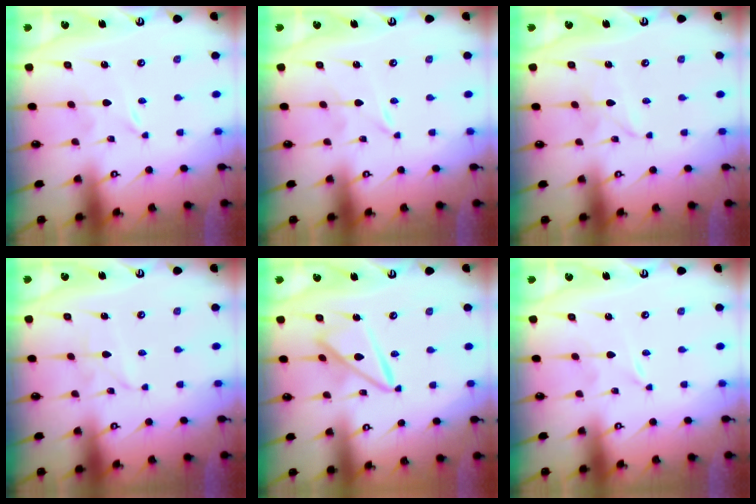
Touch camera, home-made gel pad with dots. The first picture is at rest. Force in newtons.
{"total": 0.0}
{"total": 2.9, "press": 2.9, "slide": 0.3}
{"total": 1.7, "press": 1.7, "slide": 0.2}
{"total": 12.2, "press": 12.1, "slide": 1.1}
{"total": 0.0}